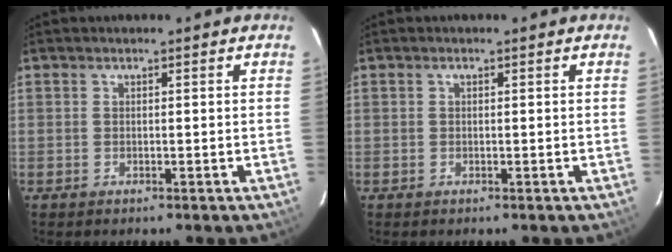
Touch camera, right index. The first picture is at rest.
{"total": 0.0}